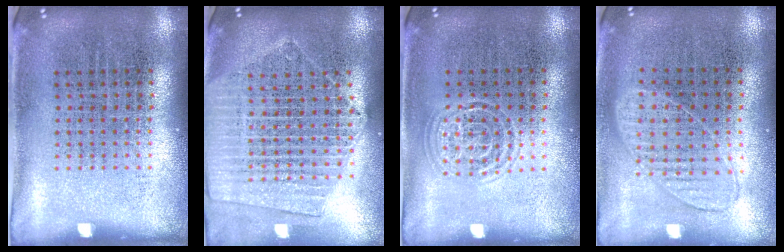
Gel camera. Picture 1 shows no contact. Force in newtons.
{"total": 2.1, "press": 1.9, "slide": 0.9}
{"total": 1.0, "press": 1.0, "slide": 0.1}
{"total": 0.8, "press": 0.8, "slide": 0.3}